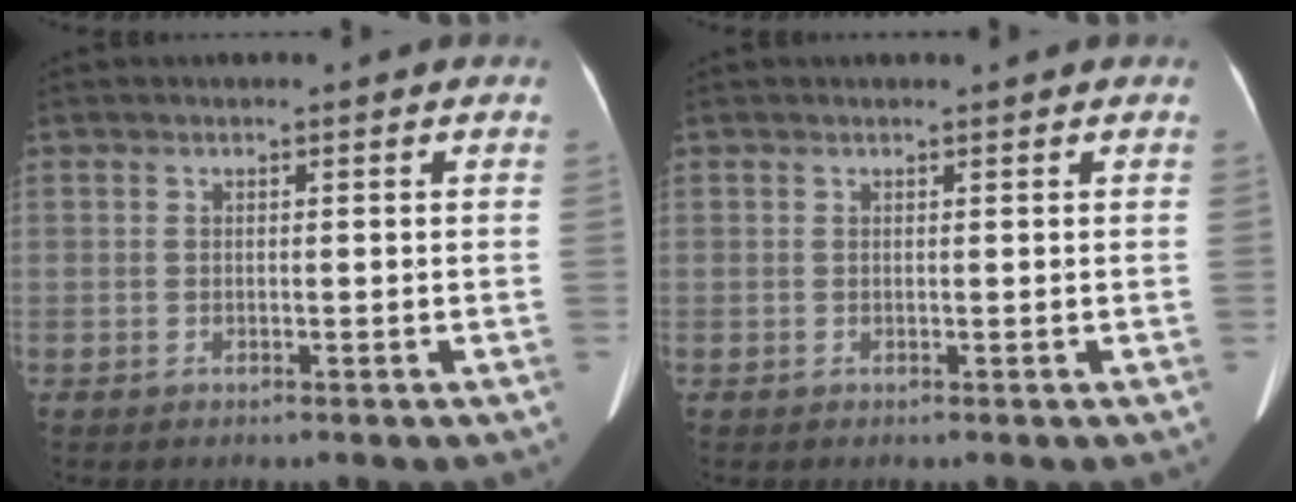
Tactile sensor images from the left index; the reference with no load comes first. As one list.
[{"total": 0.8, "force": [0.7, -0.1, 0.2], "torque": [-0.007, 0.002, 0.013]}]